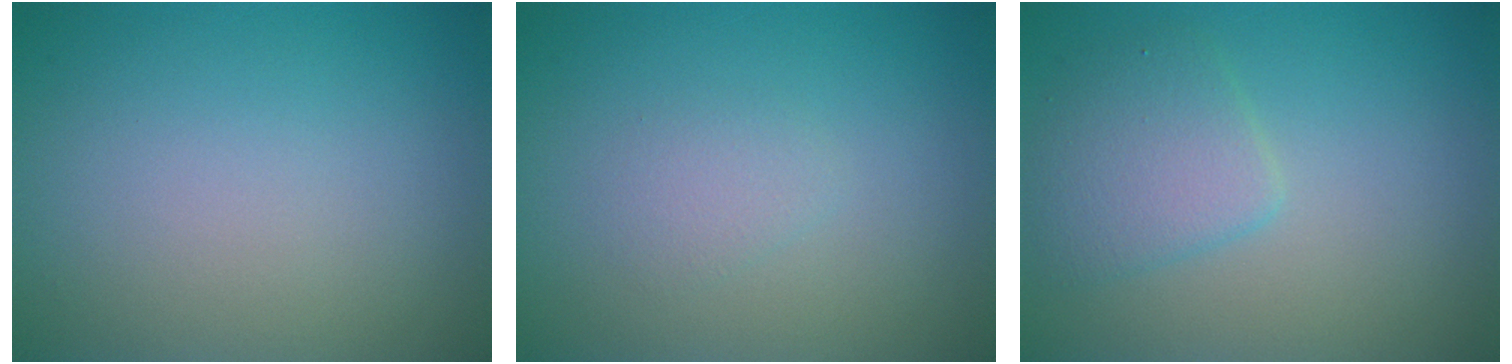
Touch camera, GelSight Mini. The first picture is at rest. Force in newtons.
{"total": 1.1, "press": 1.1, "slide": 0.1}
{"total": 3.0, "press": 3.0, "slide": 0.2}